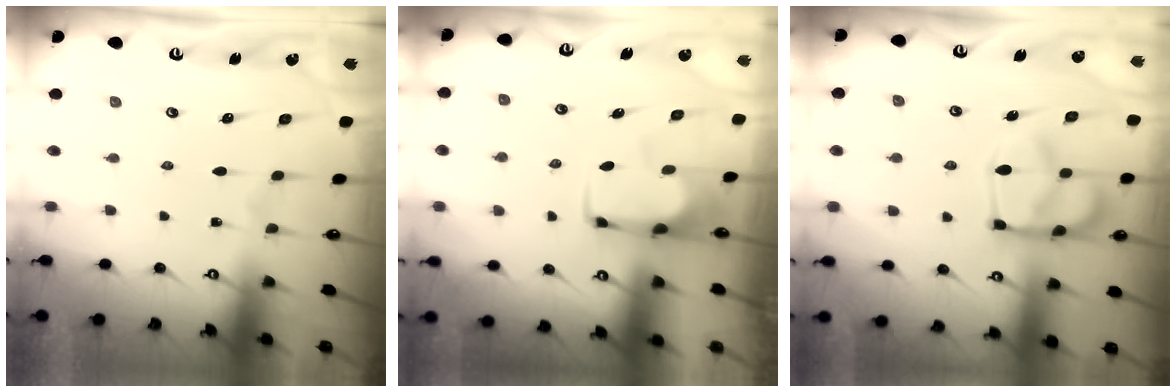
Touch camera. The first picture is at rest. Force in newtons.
{"total": 1.4, "press": 1.3, "slide": 0.5}
{"total": 6.9, "press": 6.8, "slide": 1.3}